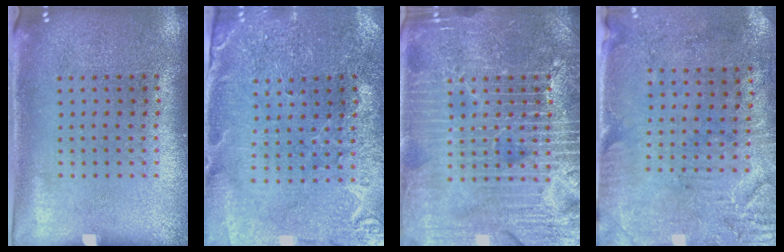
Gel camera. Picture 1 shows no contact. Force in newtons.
{"total": 0.7, "press": 0.7, "slide": 0.3}
{"total": 6.8, "press": 6.7, "slide": 0.8}
{"total": 3.2, "press": 2.6, "slide": 1.9}